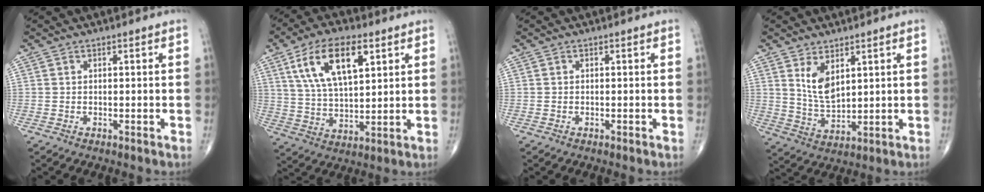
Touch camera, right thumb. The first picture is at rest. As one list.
[{"total": 14.6, "force": [6.3, 6.5, 11.5], "torque": [-0.197, -0.014, 0.119]}, {"total": 0.0}, {"total": 6.5, "force": [3.0, 3.2, 4.8], "torque": [-0.081, -0.026, 0.070]}]